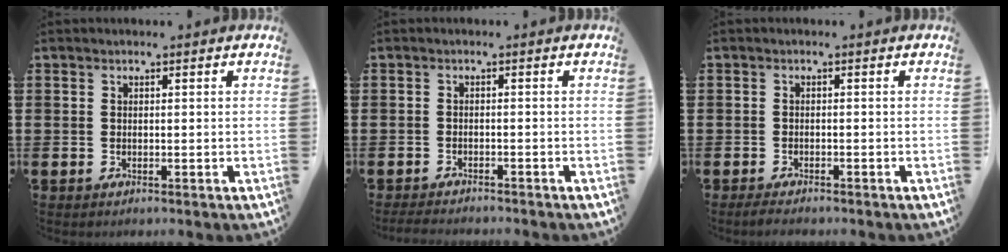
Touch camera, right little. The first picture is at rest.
{"total": 1.4, "force": [-1.4, 0.0, 0.3], "torque": [-0.006, 0.002, -0.029]}
{"total": 1.1, "force": [-1.0, 0.2, 0.5], "torque": [-0.011, 0.000, -0.020]}